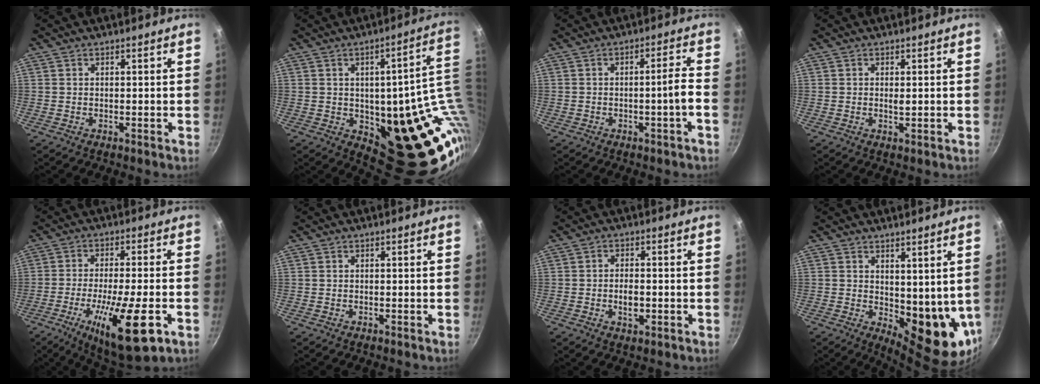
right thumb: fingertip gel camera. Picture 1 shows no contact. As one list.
[{"total": 22.8, "force": [2.2, 11.9, 19.4], "torque": [-0.168, -0.016, 0.059]}, {"total": 4.2, "force": [-1.5, -0.3, 3.9], "torque": [-0.063, 0.021, -0.018]}, {"total": 1.1, "force": [0.1, 0.4, 1.0], "torque": [-0.018, -0.002, 0.001]}, {"total": 16.8, "force": [-6.4, 4.0, 15.0], "torque": [-0.247, 0.006, -0.103]}, {"total": 0.0}, {"total": 4.1, "force": [-0.9, 2.2, 3.4], "torque": [-0.051, 0.007, -0.016]}, {"total": 11.4, "force": [2.1, 5.6, 9.6], "torque": [-0.103, -0.035, 0.044]}]